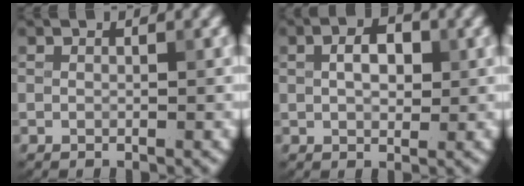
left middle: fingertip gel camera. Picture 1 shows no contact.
{"total": 3.1, "force": [0.6, 1.8, 2.4], "torque": [-0.044, 0.005, 0.008]}